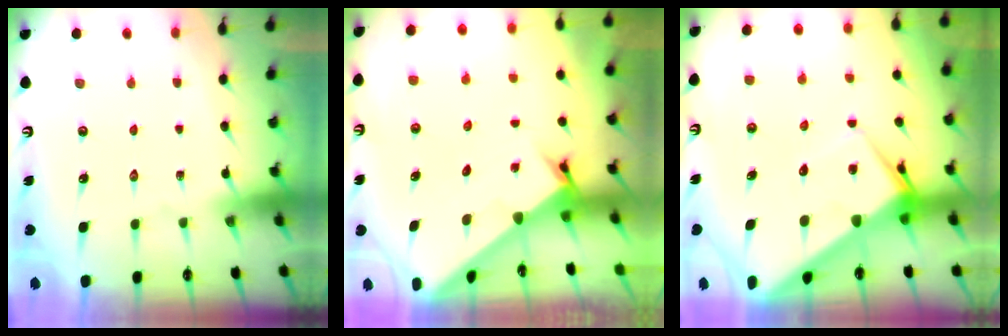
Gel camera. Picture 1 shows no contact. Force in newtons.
{"total": 1.9, "press": 1.9, "slide": 0.1}
{"total": 8.4, "press": 8.3, "slide": 0.7}